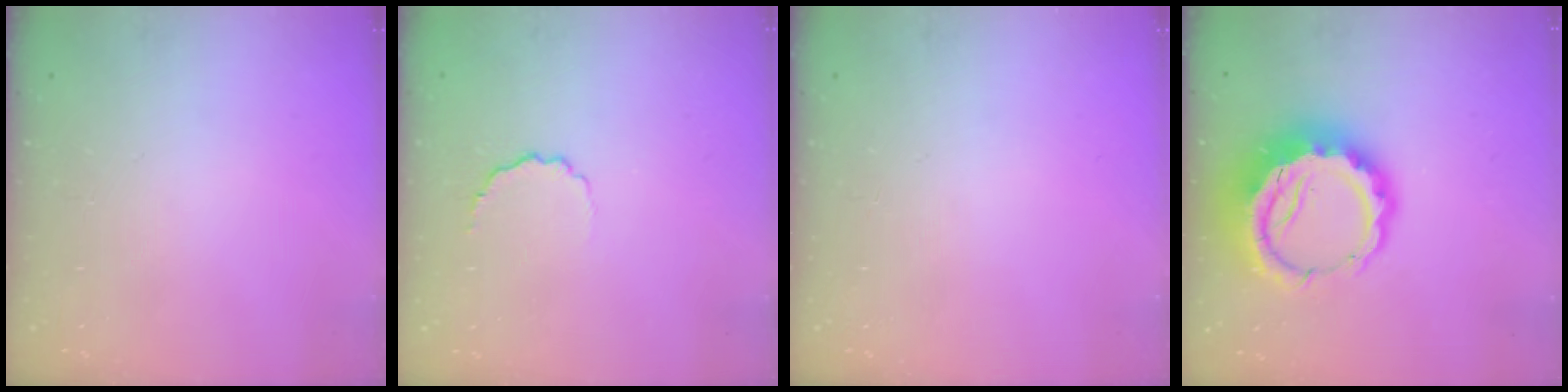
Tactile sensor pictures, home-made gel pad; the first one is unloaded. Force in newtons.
{"total": 5.0, "press": 4.8, "slide": 1.3}
{"total": 0.0}
{"total": 14.2, "press": 13.9, "slide": 2.9}